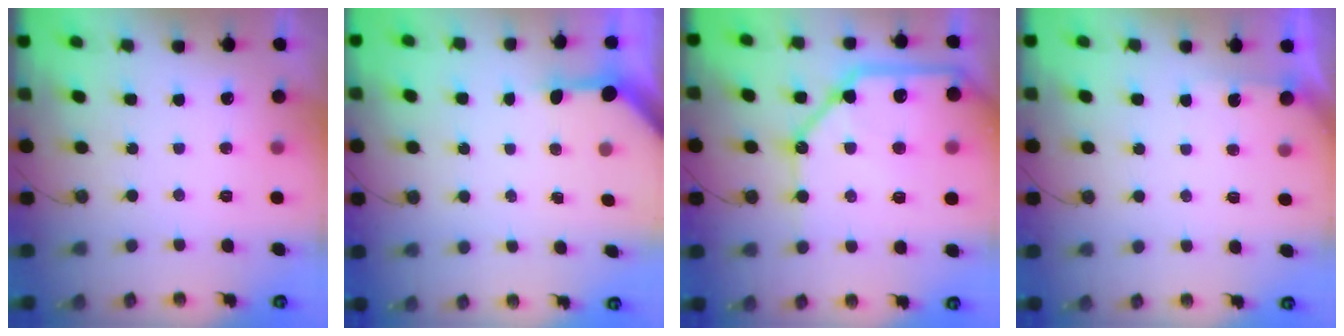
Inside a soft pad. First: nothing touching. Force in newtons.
{"total": 3.5, "press": 3.5, "slide": 0.4}
{"total": 23.8, "press": 23.6, "slide": 3.1}
{"total": 2.0, "press": 2.0, "slide": 0.3}